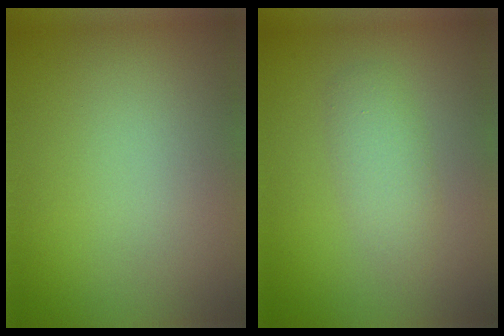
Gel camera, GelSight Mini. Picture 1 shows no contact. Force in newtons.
{"total": 2.2, "press": 2.2, "slide": 0.0}